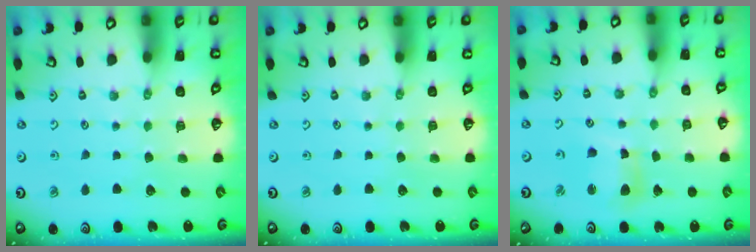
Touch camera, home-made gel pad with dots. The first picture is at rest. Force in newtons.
{"total": 0.0}
{"total": 8.6, "press": 8.4, "slide": 1.4}